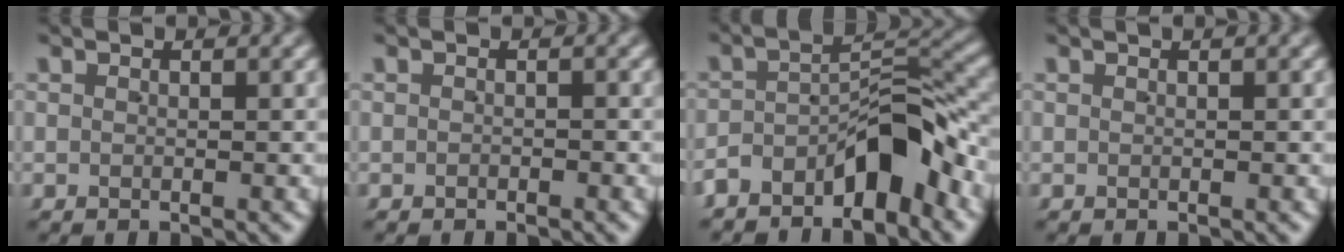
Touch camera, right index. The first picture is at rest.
{"total": 0.5, "force": [-0.5, 0.1, -0.1], "torque": [0.005, -0.004, -0.007]}
{"total": 5.7, "force": [-4.1, 2.0, 3.4], "torque": [-0.036, 0.011, -0.071]}
{"total": 0.0}